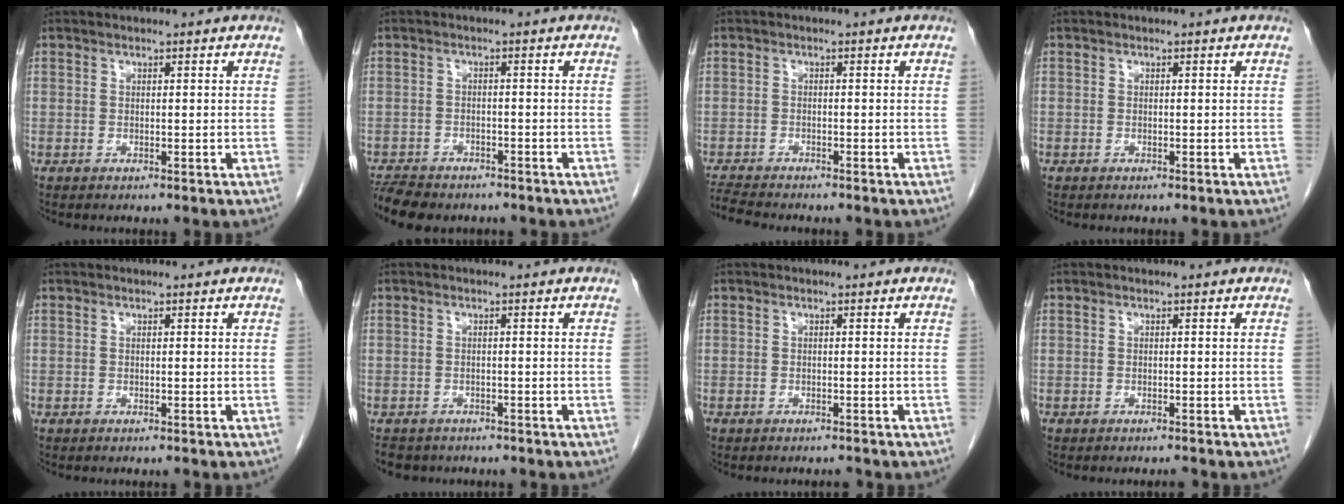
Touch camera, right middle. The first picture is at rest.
{"total": 8.0, "force": [-6.7, 3.1, 3.0], "torque": [-0.058, -0.010, -0.100]}
{"total": 4.8, "force": [-4.6, 0.1, 1.4], "torque": [-0.033, -0.020, -0.079]}
{"total": 0.0}
{"total": 0.0}
{"total": 5.1, "force": [-4.3, 2.5, 0.9], "torque": [-0.017, -0.003, -0.058]}
{"total": 0.9, "force": [-0.9, 0.0, 0.2], "torque": [-0.007, -0.004, -0.012]}
{"total": 0.7, "force": [-0.7, 0.1, 0.1], "torque": [-0.008, -0.003, -0.009]}